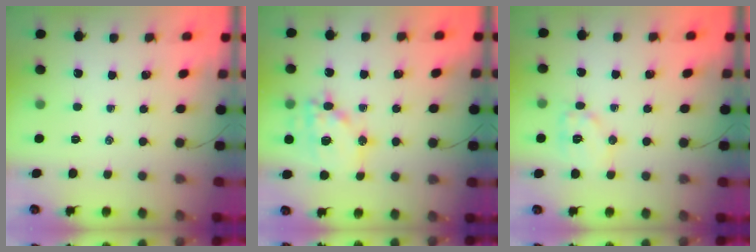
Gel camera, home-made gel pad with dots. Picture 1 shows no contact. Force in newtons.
{"total": 16.1, "press": 15.9, "slide": 3.0}
{"total": 10.0, "press": 10.0, "slide": 0.2}